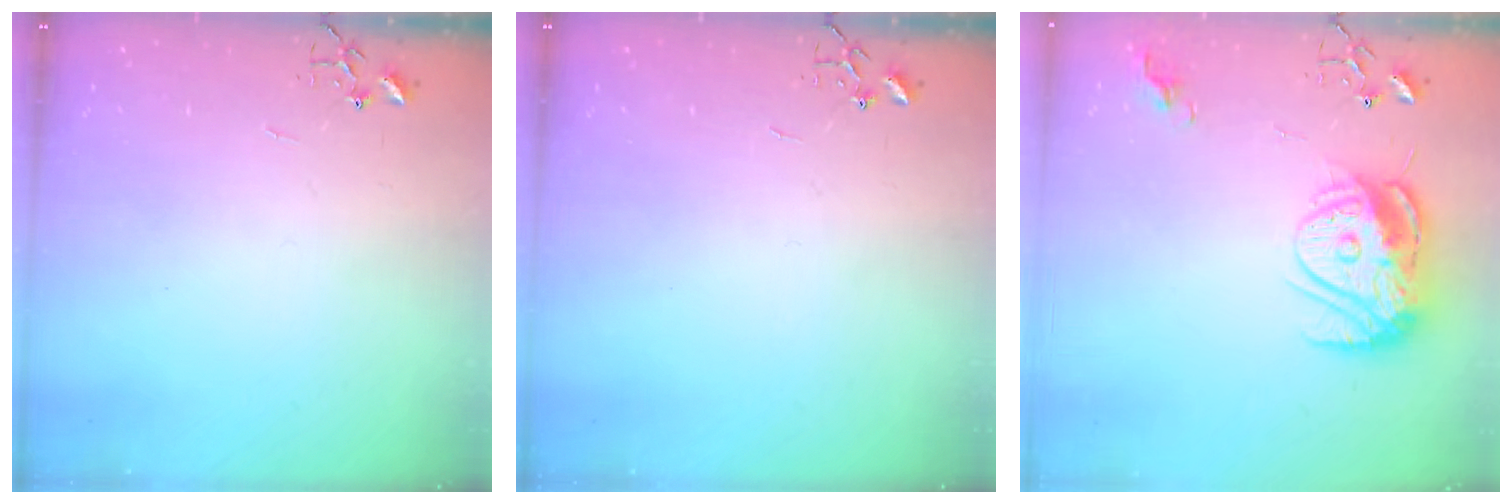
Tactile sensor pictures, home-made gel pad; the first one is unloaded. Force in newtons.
{"total": 0.0}
{"total": 15.9, "press": 15.8, "slide": 1.6}